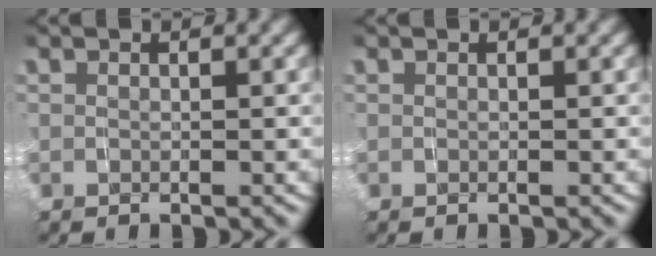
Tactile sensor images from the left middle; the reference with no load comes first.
{"total": 0.0}